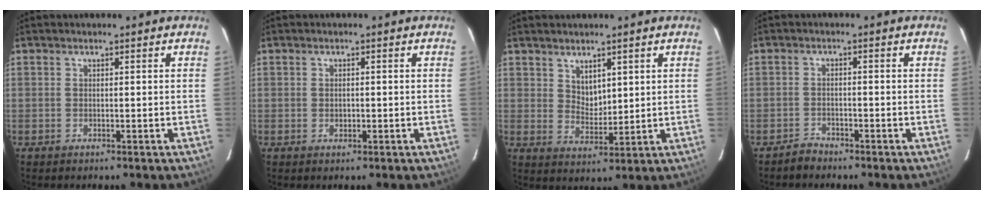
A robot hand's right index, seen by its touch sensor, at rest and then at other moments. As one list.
[{"total": 1.2, "force": [-0.2, 0.9, 0.7], "torque": [-0.011, 0.003, -0.003]}, {"total": 4.4, "force": [2.8, 2.5, 2.1], "torque": [-0.028, -0.001, 0.055]}, {"total": 2.2, "force": [-2.0, 1.0, -0.1], "torque": [-0.001, 0.007, -0.038]}]